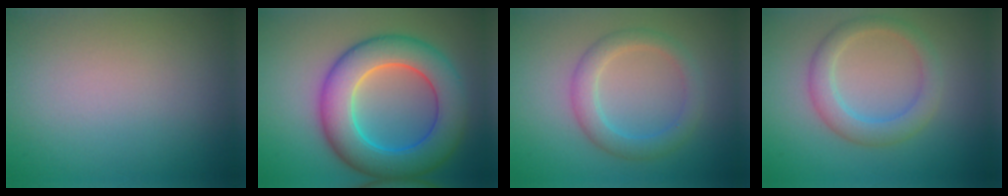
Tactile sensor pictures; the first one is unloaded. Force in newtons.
{"total": 9.6, "press": 9.6, "slide": 0.3}
{"total": 3.1, "press": 3.1, "slide": 0.1}
{"total": 3.2, "press": 3.2, "slide": 0.0}